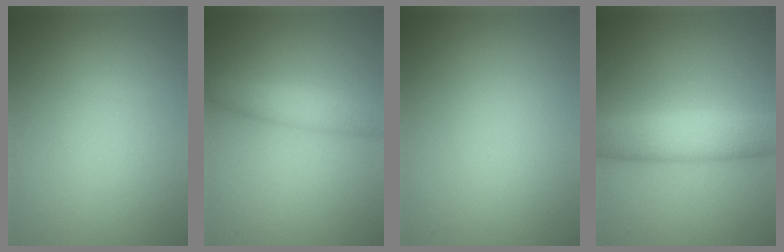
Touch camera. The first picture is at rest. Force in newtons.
{"total": 2.7, "press": 2.7, "slide": 0.1}
{"total": 0.0}
{"total": 5.3, "press": 5.3, "slide": 0.2}